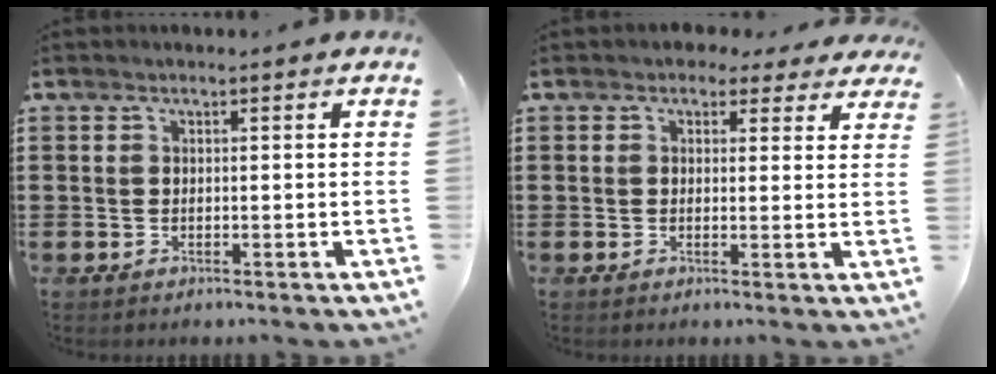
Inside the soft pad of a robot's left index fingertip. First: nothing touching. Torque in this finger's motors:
{"motor_torque": [2.14, 0.00, 0.32, -0.08]}